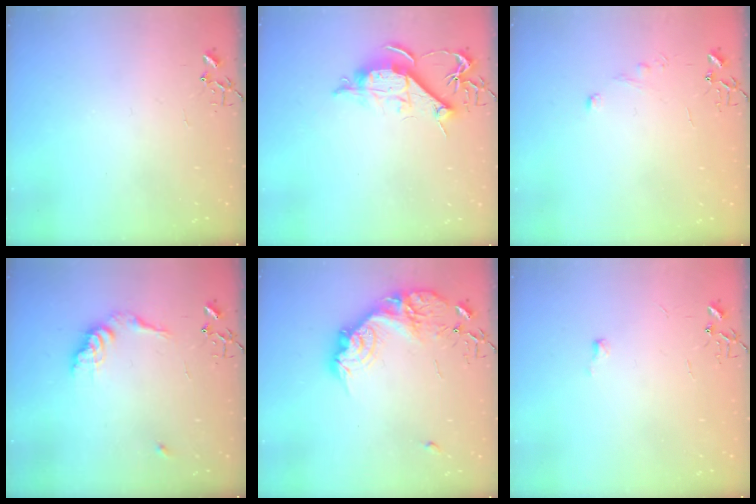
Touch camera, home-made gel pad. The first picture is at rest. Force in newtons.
{"total": 11.1, "press": 11.1, "slide": 0.9}
{"total": 4.6, "press": 4.6, "slide": 0.4}
{"total": 10.8, "press": 10.7, "slide": 0.4}
{"total": 18.5, "press": 18.5, "slide": 1.0}
{"total": 3.5, "press": 3.5, "slide": 0.5}